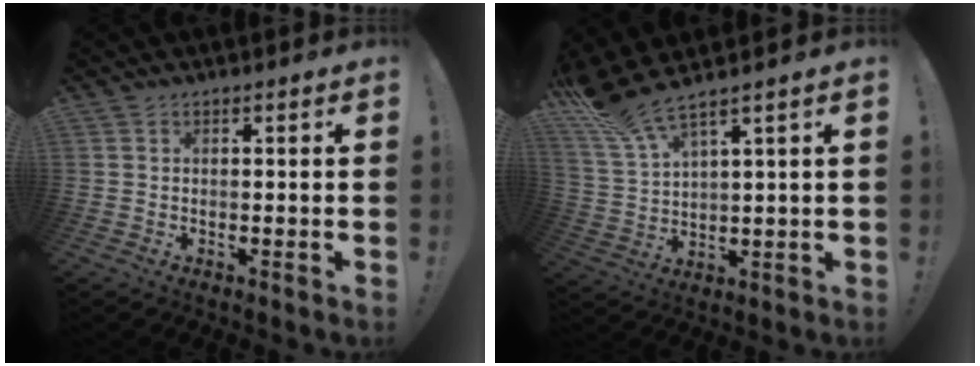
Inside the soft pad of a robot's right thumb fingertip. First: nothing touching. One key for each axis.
{"total": 7.7, "fx": 6.2, "fy": 1.1, "fz": 4.5, "tx": -0.095, "ty": -0.039, "tz": 0.115}